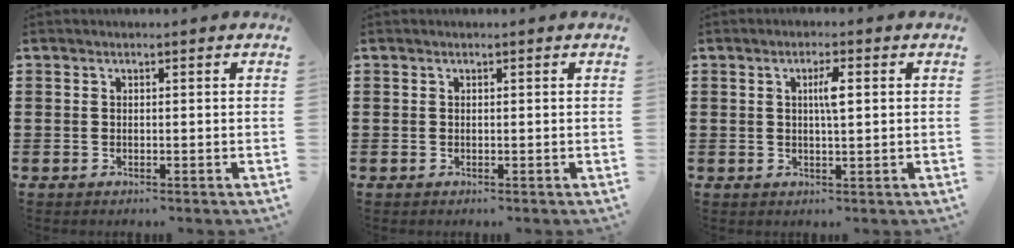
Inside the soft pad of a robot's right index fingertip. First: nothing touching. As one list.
[{"total": 0.0}, {"total": 3.0, "force": [0.6, 0.5, 2.9], "torque": [-0.057, 0.002, 0.007]}]